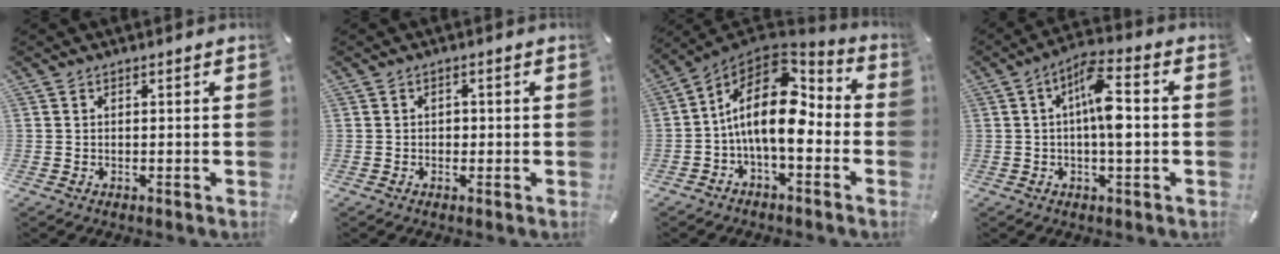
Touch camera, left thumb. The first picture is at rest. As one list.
[{"total": 1.3, "force": [-0.3, 1.1, 0.6], "torque": [-0.013, 0.005, -0.008]}, {"total": 16.6, "force": [-0.4, 9.3, 13.8], "torque": [-0.256, -0.010, -0.013]}, {"total": 9.8, "force": [-0.1, 3.4, 9.2], "torque": [-0.162, 0.012, -0.003]}]